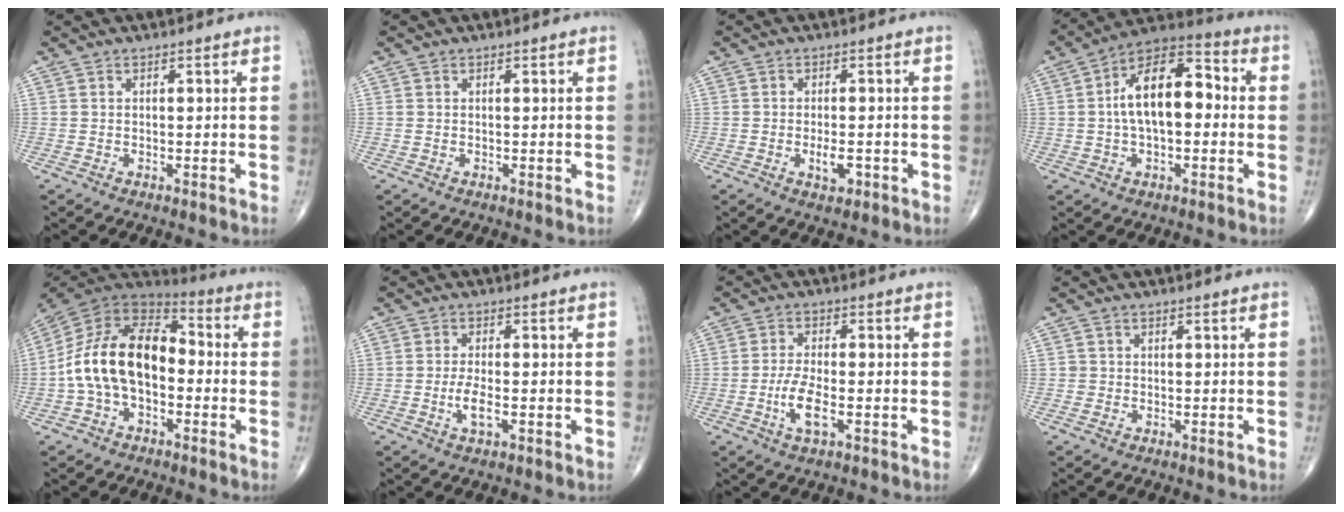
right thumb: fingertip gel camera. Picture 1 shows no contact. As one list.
[{"total": 0.0}, {"total": 3.4, "force": [-1.2, 1.6, 2.8], "torque": [-0.042, 0.000, -0.016]}, {"total": 14.5, "force": [0.6, 7.5, 12.4], "torque": [-0.191, 0.040, -0.005]}, {"total": 17.4, "force": [-2.3, 10.7, 13.5], "torque": [-0.236, 0.048, -0.052]}, {"total": 3.9, "force": [-1.1, 1.4, 3.5], "torque": [-0.070, -0.001, -0.021]}, {"total": 5.9, "force": [-1.8, 2.1, 5.3], "torque": [-0.109, 0.003, -0.035]}, {"total": 0.8, "force": [-0.2, 0.8, 0.0], "torque": [0.003, 0.005, -0.005]}]